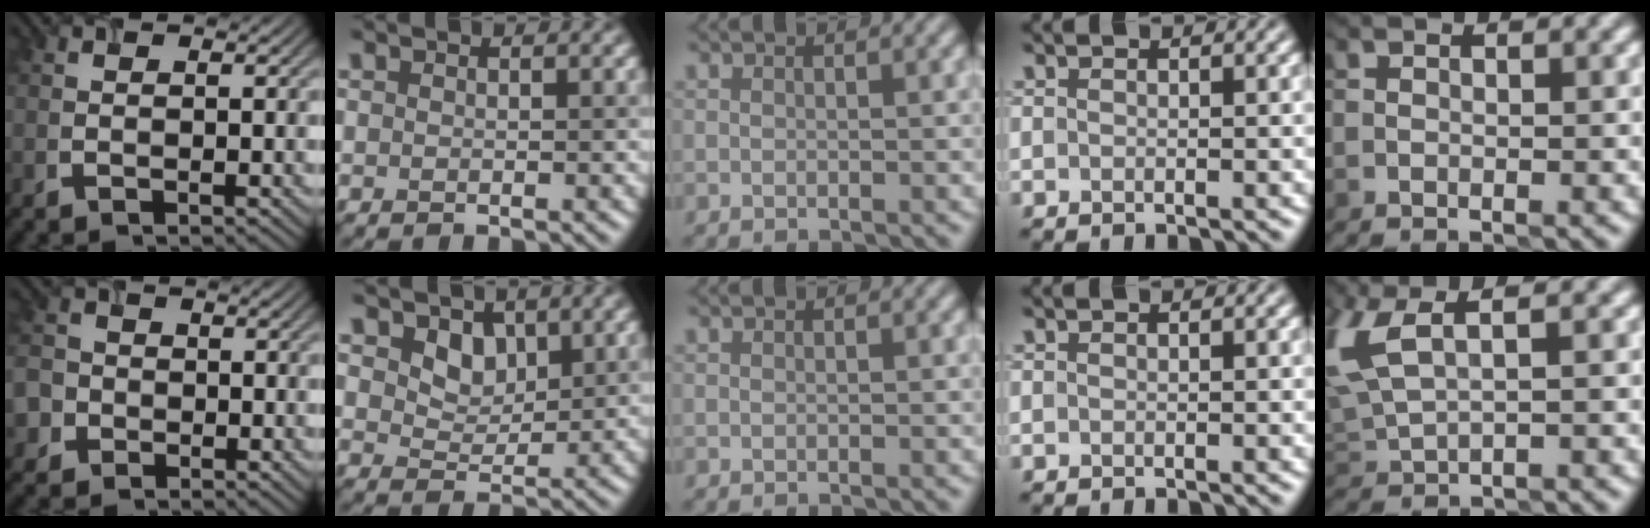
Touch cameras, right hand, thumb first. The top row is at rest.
{"thumb": {"total": 3.4, "force": [-1.6, 3.0, 0.6], "torque": [-0.010, -0.010, -0.041]}, "index": {"total": 2.9, "force": [1.5, 2.1, 1.4], "torque": [-0.036, -0.011, 0.019]}, "little": {"total": 5.1, "force": [2.1, 2.1, 4.1], "torque": [-0.121, 0.007, 0.047]}}